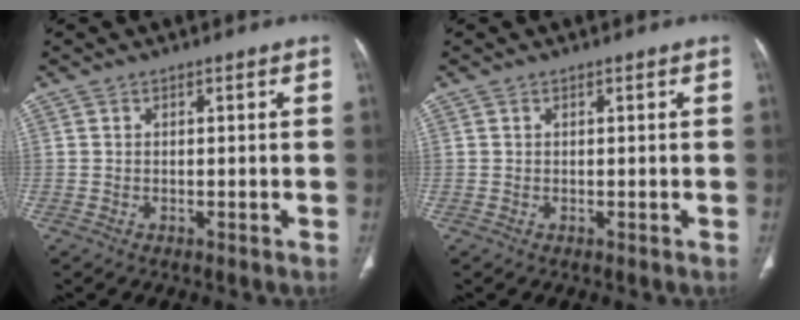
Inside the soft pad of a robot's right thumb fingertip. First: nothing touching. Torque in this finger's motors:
{"motor_torque": [-0.21, 0.38, -0.14, -0.03, 0.04]}